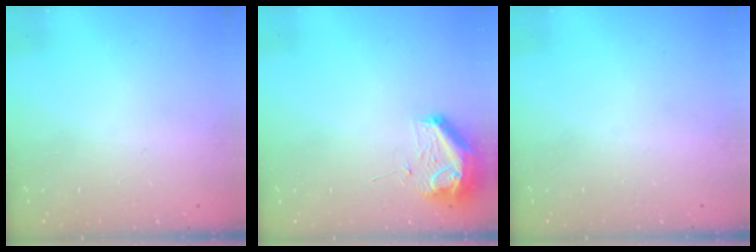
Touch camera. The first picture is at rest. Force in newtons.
{"total": 8.7, "press": 8.6, "slide": 1.0}
{"total": 0.0}